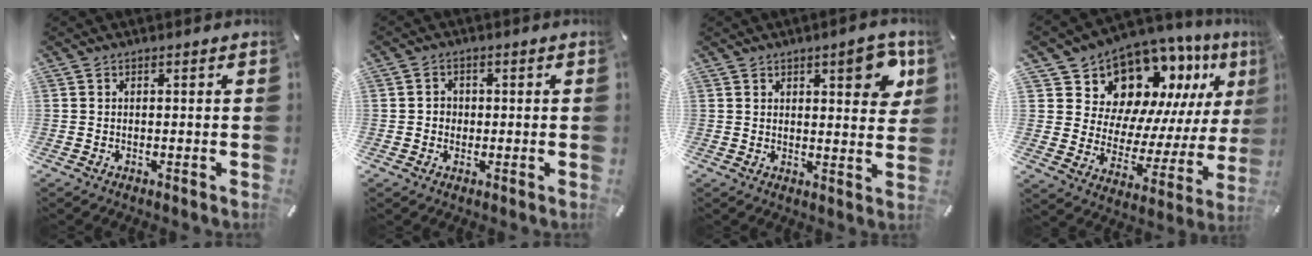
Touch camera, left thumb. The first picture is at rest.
{"total": 2.4, "force": [-0.4, 2.3, 0.8], "torque": [-0.019, 0.009, -0.011]}
{"total": 7.7, "force": [4.1, 3.0, 5.7], "torque": [-0.070, -0.021, 0.065]}
{"total": 13.7, "force": [10.4, 8.3, 3.2], "torque": [-0.058, -0.113, 0.186]}